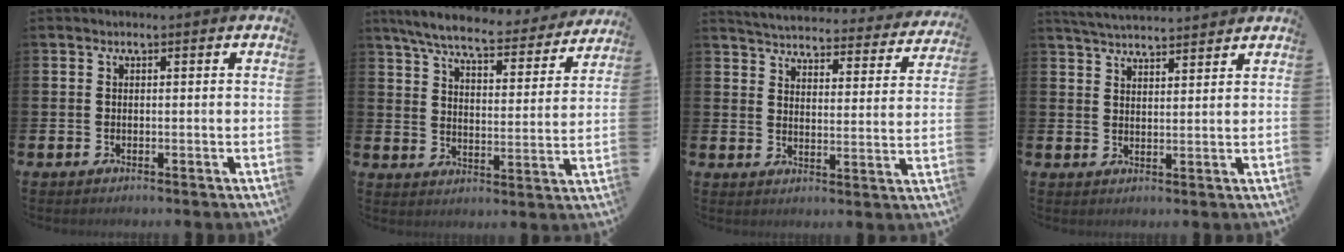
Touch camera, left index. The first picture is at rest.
{"total": 7.6, "force": [6.9, 0.8, 3.0], "torque": [-0.089, -0.041, 0.119]}
{"total": 4.4, "force": [4.3, 0.6, 0.6], "torque": [-0.038, -0.036, 0.070]}
{"total": 4.3, "force": [4.3, 0.1, 0.3], "torque": [-0.017, -0.022, 0.078]}